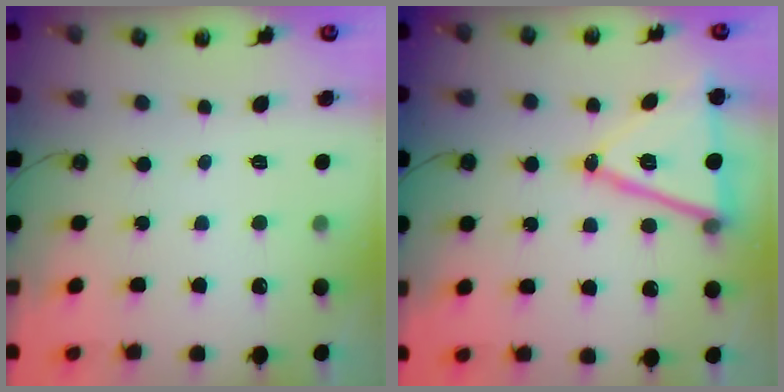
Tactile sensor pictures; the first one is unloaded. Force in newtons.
{"total": 16.4, "press": 16.0, "slide": 3.7}